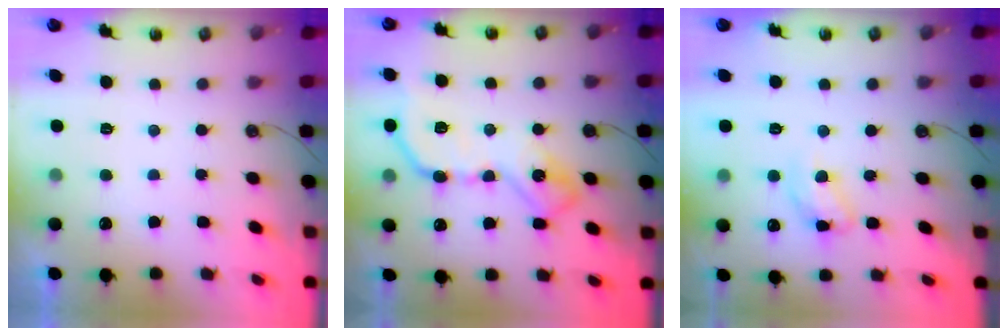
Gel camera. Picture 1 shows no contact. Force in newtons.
{"total": 16.9, "press": 16.9, "slide": 0.4}
{"total": 11.1, "press": 11.0, "slide": 0.7}